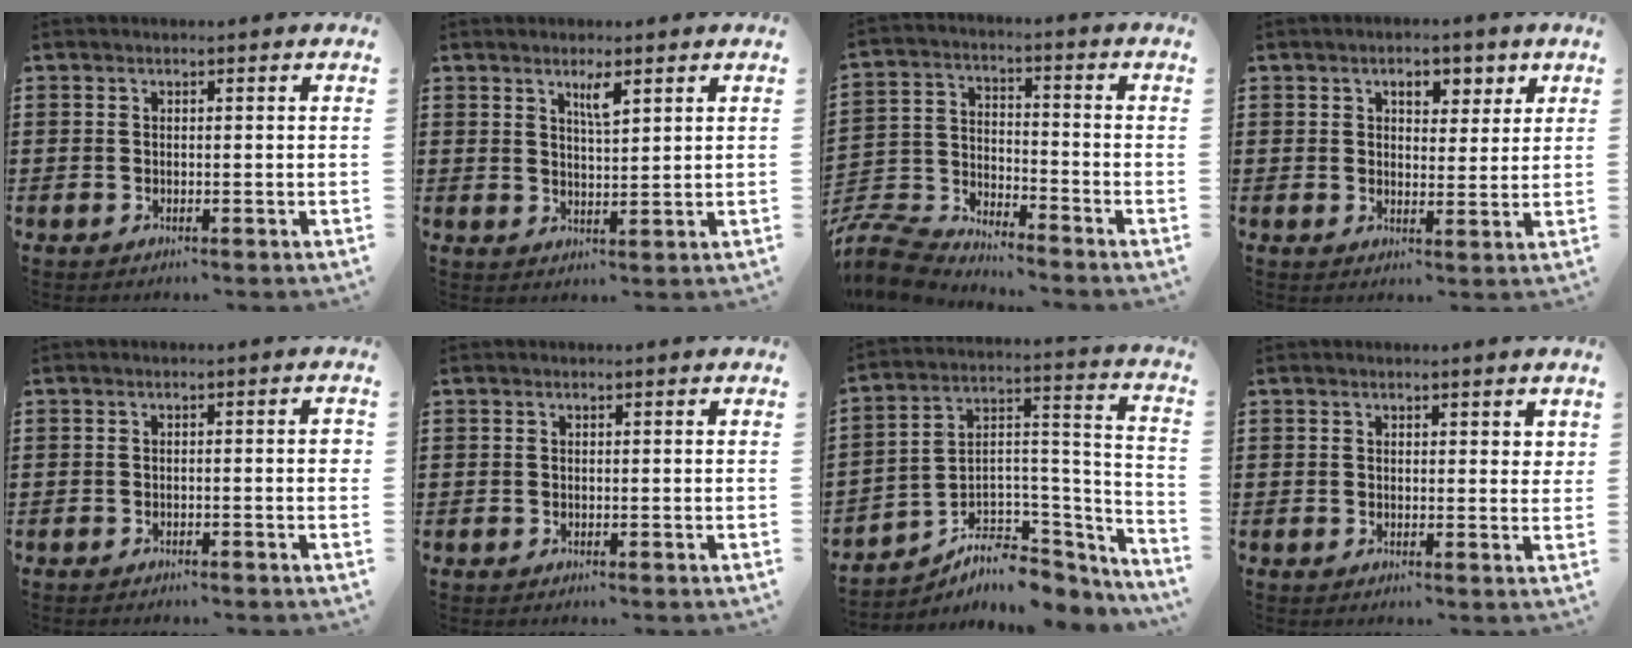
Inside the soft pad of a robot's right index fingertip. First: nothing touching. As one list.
[{"total": 3.2, "force": [1.9, 0.6, 2.5], "torque": [-0.044, 0.001, 0.029]}, {"total": 7.2, "force": [-7.0, 1.0, 0.9], "torque": [-0.042, -0.001, -0.149]}, {"total": 4.0, "force": [2.2, 2.4, 2.2], "torque": [-0.032, 0.003, 0.031]}, {"total": 1.7, "force": [-1.0, 0.1, 1.3], "torque": [-0.020, 0.000, -0.019]}, {"total": 0.0}, {"total": 5.5, "force": [-3.4, 3.9, 1.9], "torque": [-0.046, -0.013, -0.059]}, {"total": 1.0, "force": [0.8, 0.5, 0.3], "torque": [0.001, 0.001, 0.015]}]